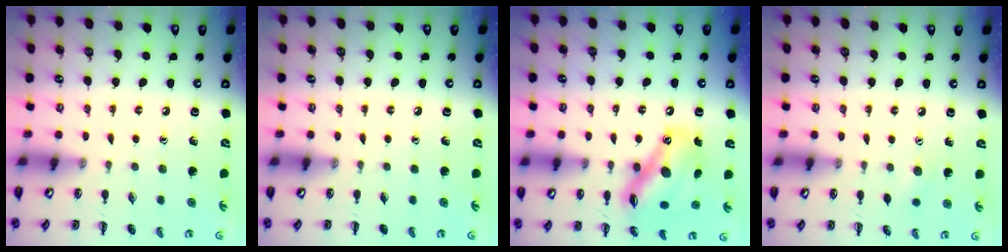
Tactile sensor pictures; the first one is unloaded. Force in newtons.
{"total": 0.0}
{"total": 15.3, "press": 14.9, "slide": 3.4}
{"total": 2.8, "press": 2.8, "slide": 0.7}